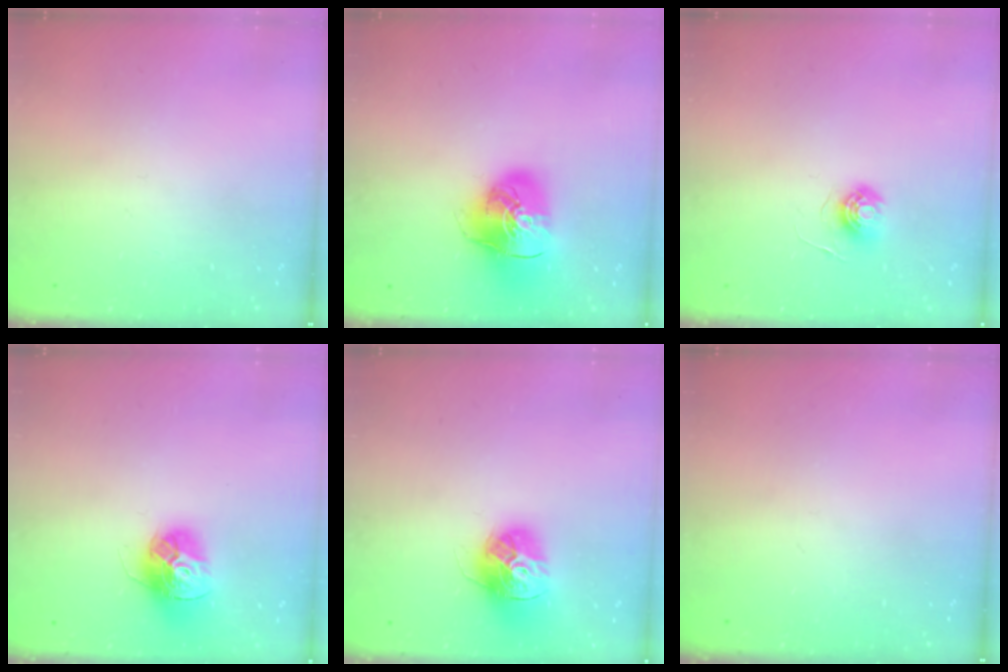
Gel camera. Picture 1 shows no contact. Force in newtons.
{"total": 13.0, "press": 12.8, "slide": 1.9}
{"total": 6.0, "press": 6.0, "slide": 0.3}
{"total": 14.4, "press": 14.3, "slide": 1.5}
{"total": 14.9, "press": 14.9, "slide": 1.2}
{"total": 0.0}